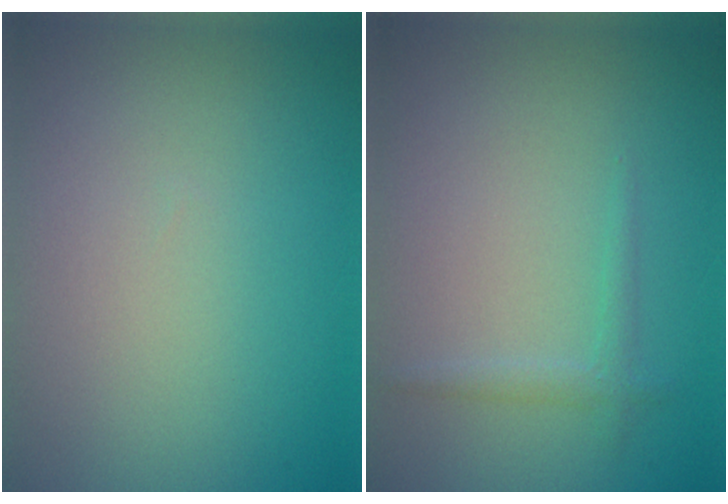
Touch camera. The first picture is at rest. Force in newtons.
{"total": 1.1, "press": 1.1, "slide": 0.1}